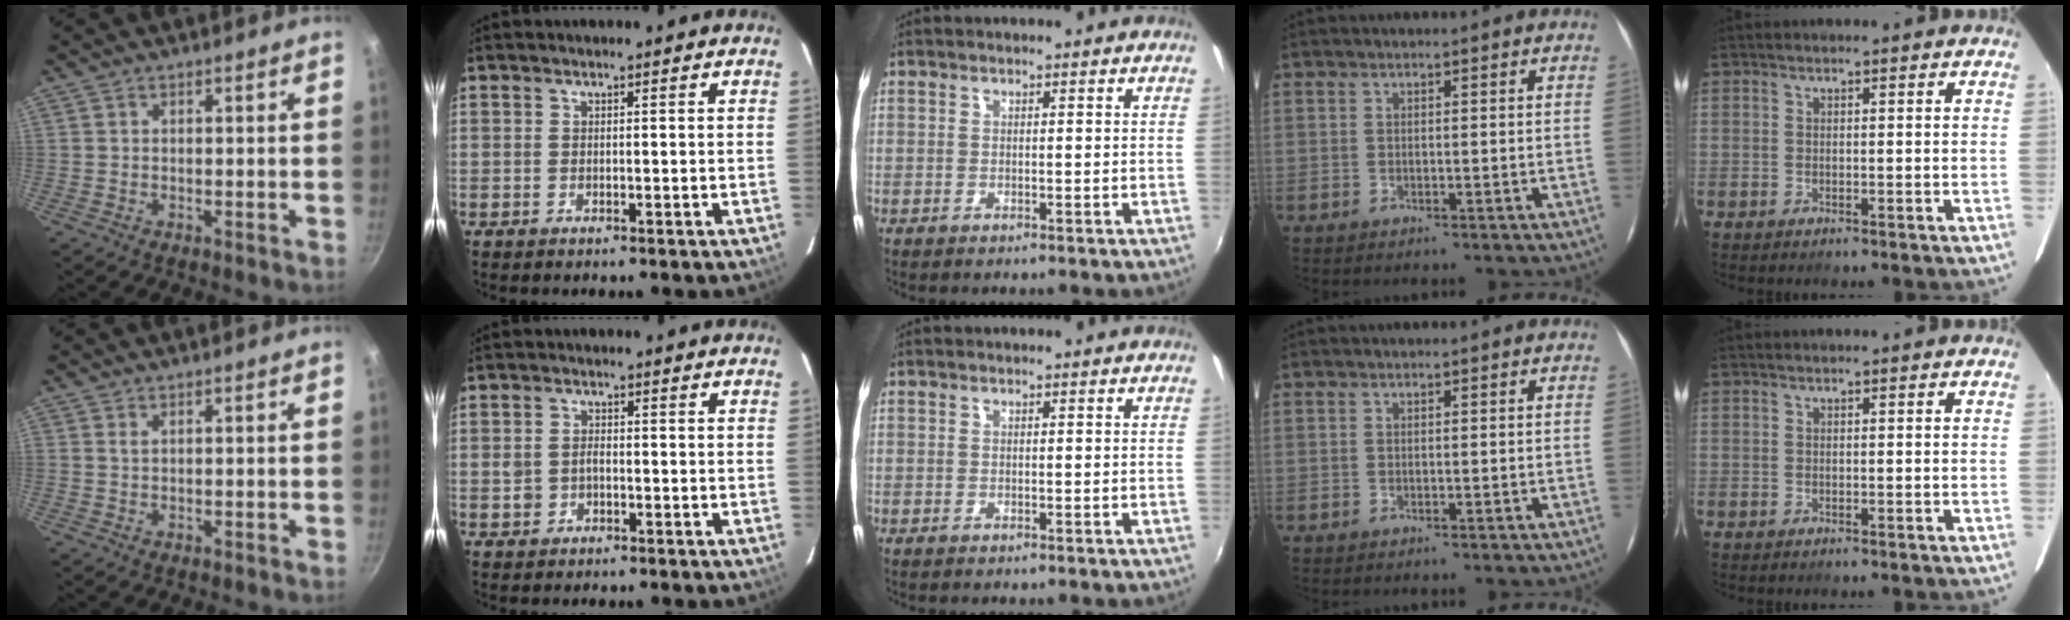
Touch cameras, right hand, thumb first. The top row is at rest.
{"thumb": {"total": 0.6, "force": [0.4, 0.3, 0.5], "torque": [-0.008, -0.002, 0.007]}, "index": {"total": 2.3, "force": [-0.7, 1.9, 1.1], "torque": [-0.026, 0.006, -0.010]}}